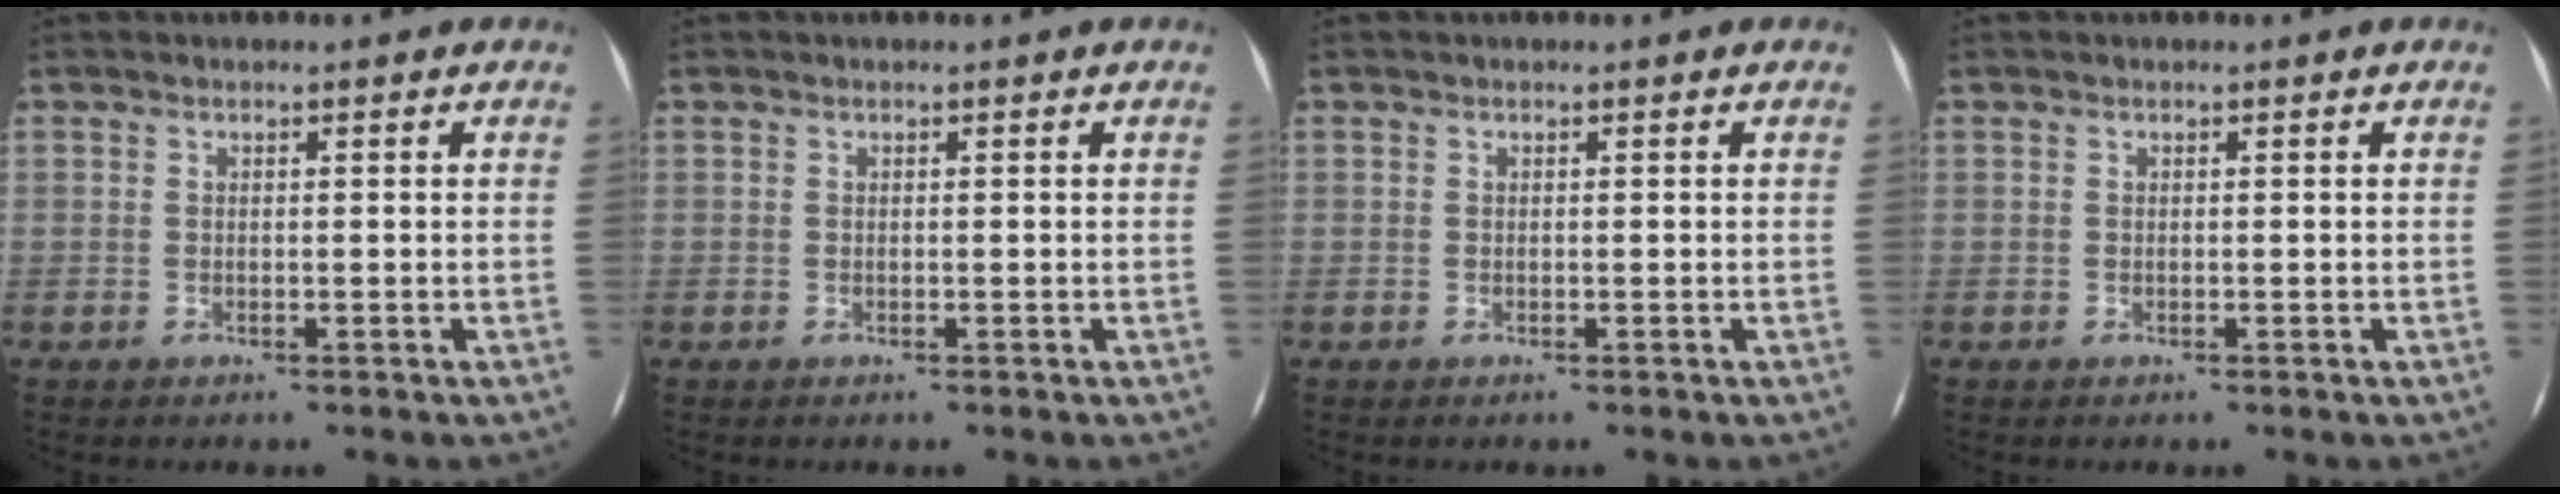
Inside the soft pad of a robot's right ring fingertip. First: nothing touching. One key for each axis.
{"total": 0.0}
{"total": 0.0}
{"total": 0.0}